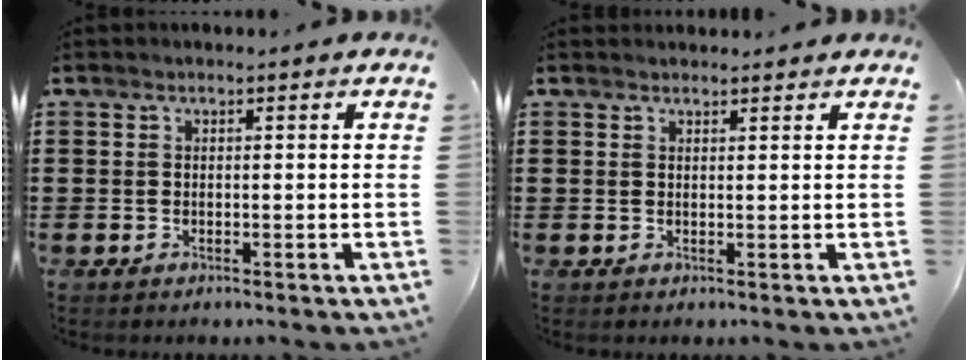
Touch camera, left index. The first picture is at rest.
{"total": 1.3, "force": [1.3, 0.2, 0.1], "torque": [-0.004, 0.001, 0.025]}